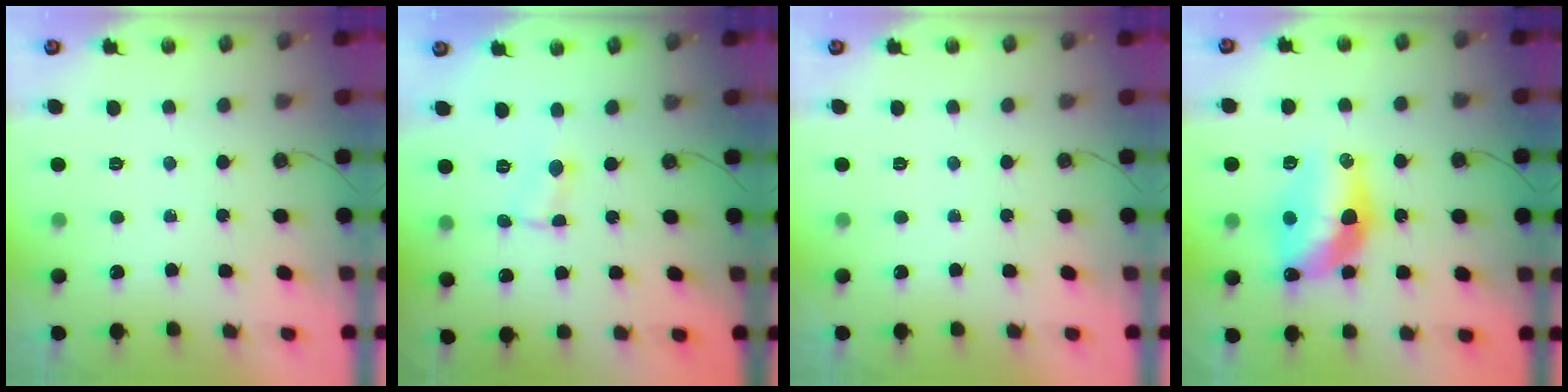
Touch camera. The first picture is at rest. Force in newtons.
{"total": 1.2, "press": 1.2, "slide": 0.2}
{"total": 0.0}
{"total": 14.6, "press": 14.5, "slide": 1.4}